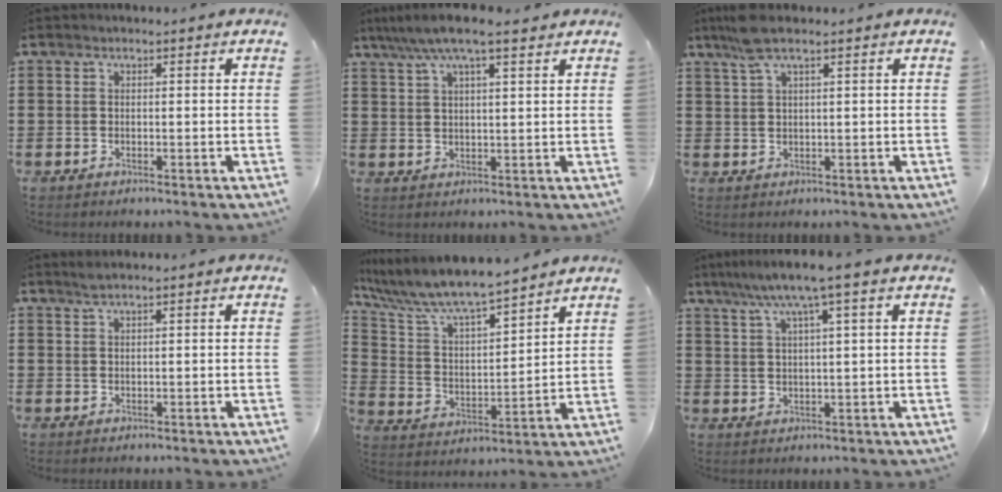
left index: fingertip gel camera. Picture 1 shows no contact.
{"total": 6.8, "force": [5.1, 0.9, 4.4], "torque": [-0.098, -0.005, 0.091]}
{"total": 4.7, "force": [2.8, 0.7, 3.7], "torque": [-0.078, 0.005, 0.051]}
{"total": 1.4, "force": [1.0, 0.0, 1.0], "torque": [-0.021, 0.000, 0.018]}
{"total": 7.6, "force": [6.9, 0.7, 3.1], "torque": [-0.093, -0.045, 0.115]}
{"total": 6.3, "force": [3.6, -0.2, 5.1], "torque": [-0.109, -0.002, 0.058]}